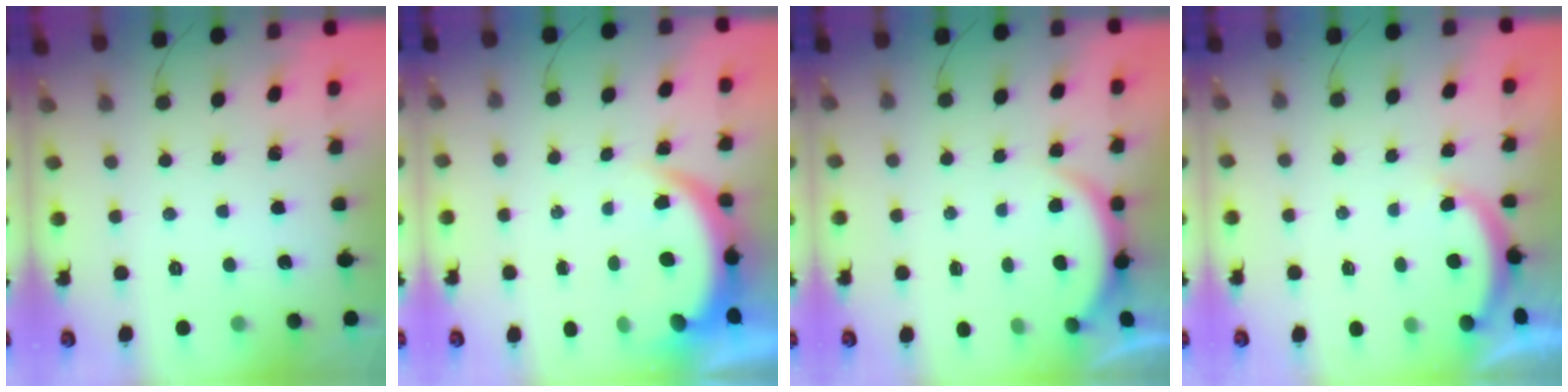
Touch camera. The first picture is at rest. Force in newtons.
{"total": 5.2, "press": 5.1, "slide": 0.8}
{"total": 2.9, "press": 2.8, "slide": 0.6}
{"total": 3.5, "press": 3.4, "slide": 0.6}